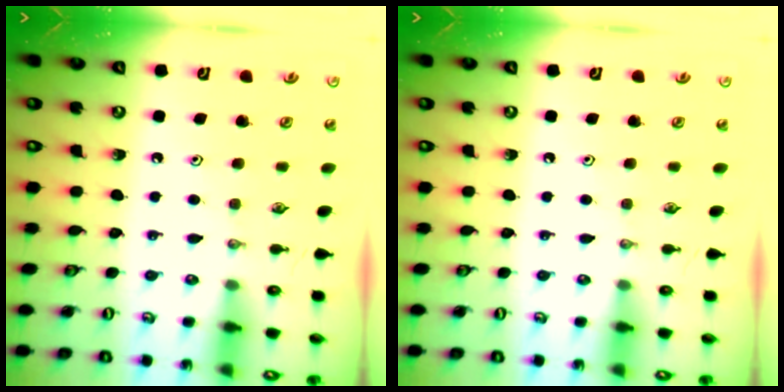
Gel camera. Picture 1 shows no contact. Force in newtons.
{"total": 0.0}